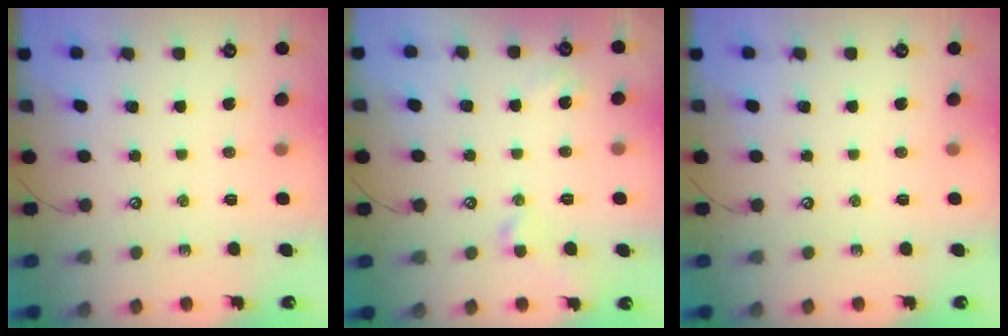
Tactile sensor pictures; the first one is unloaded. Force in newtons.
{"total": 2.3, "press": 2.2, "slide": 0.6}
{"total": 0.0}